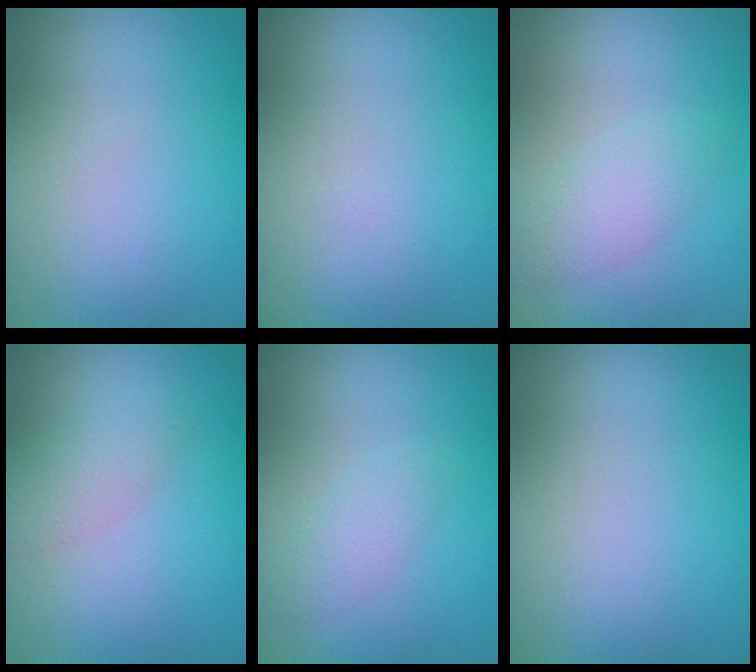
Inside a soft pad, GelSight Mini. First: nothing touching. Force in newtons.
{"total": 0.0}
{"total": 2.4, "press": 2.4, "slide": 0.0}
{"total": 2.2, "press": 2.2, "slide": 0.1}
{"total": 1.7, "press": 1.7, "slide": 0.1}
{"total": 0.0}